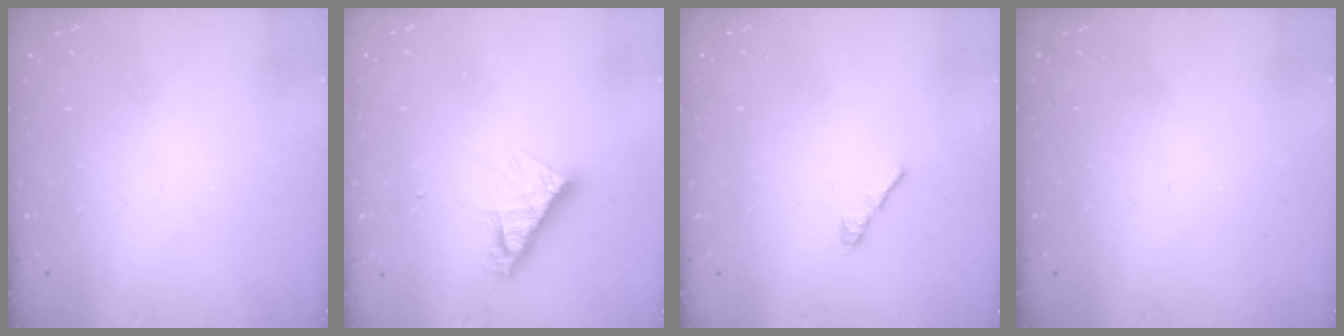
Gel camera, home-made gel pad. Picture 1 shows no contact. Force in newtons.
{"total": 9.0, "press": 8.9, "slide": 0.8}
{"total": 0.6, "press": 0.4, "slide": 0.4}
{"total": 0.0}